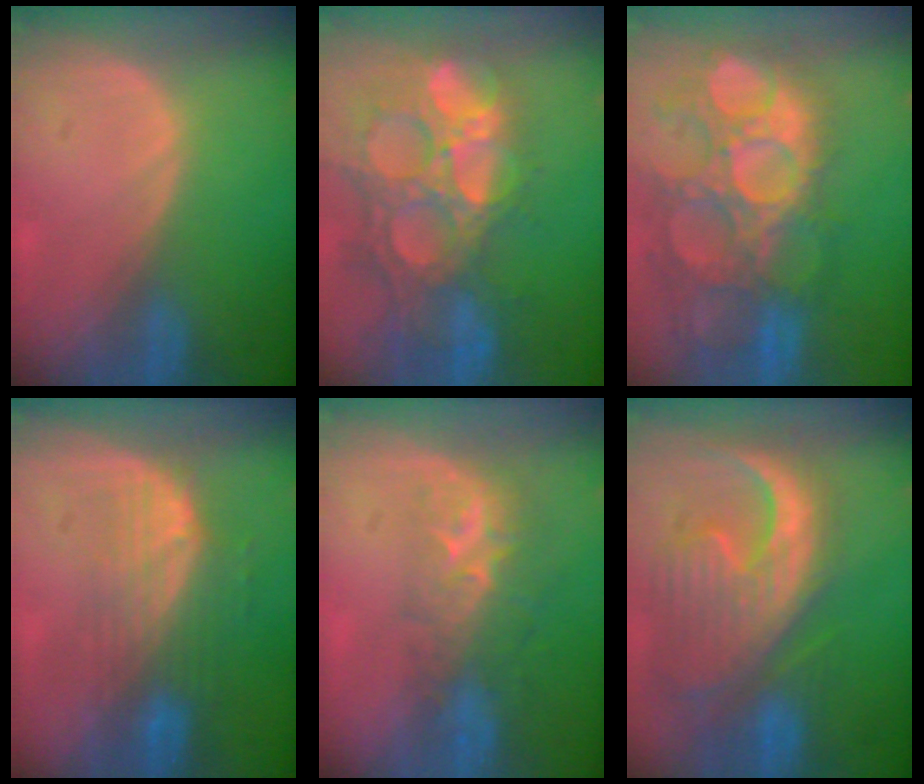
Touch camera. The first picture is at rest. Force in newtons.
{"total": 14.9, "press": 12.3, "slide": 8.3}
{"total": 15.0, "press": 12.6, "slide": 8.1}
{"total": 7.7, "press": 6.9, "slide": 3.5}
{"total": 8.8, "press": 7.2, "slide": 5.1}
{"total": 13.4, "press": 11.5, "slide": 6.9}